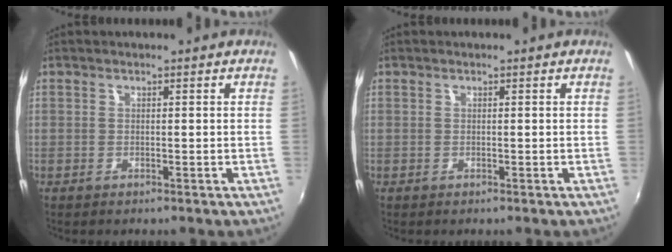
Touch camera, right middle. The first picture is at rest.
{"total": 0.0}